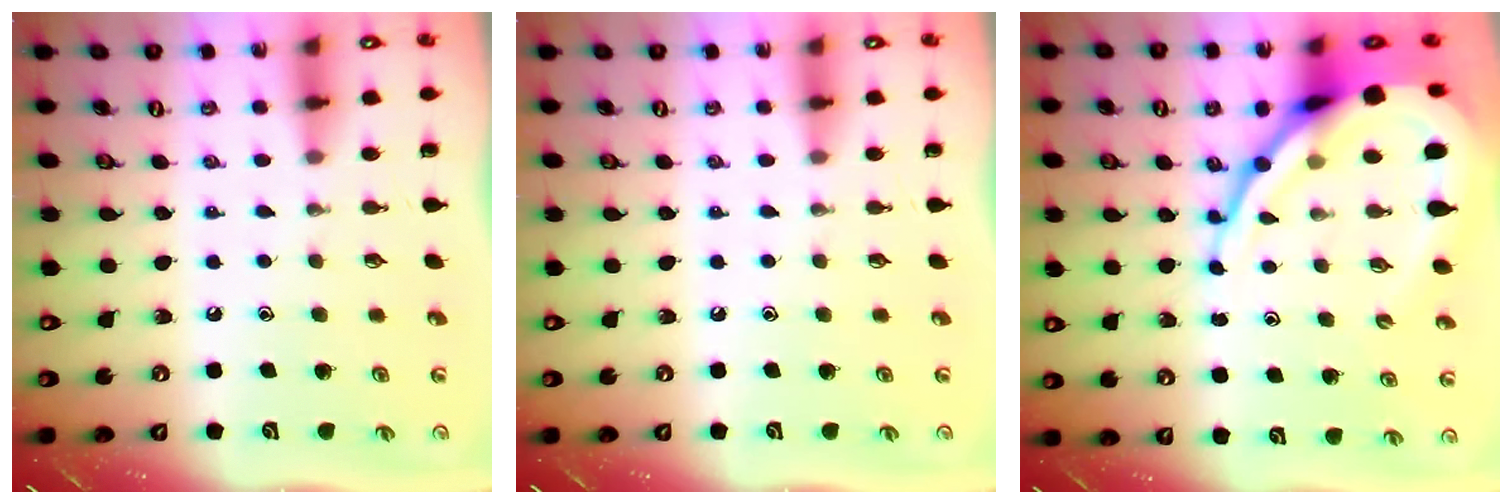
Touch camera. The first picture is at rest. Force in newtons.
{"total": 0.0}
{"total": 19.1, "press": 18.9, "slide": 2.0}